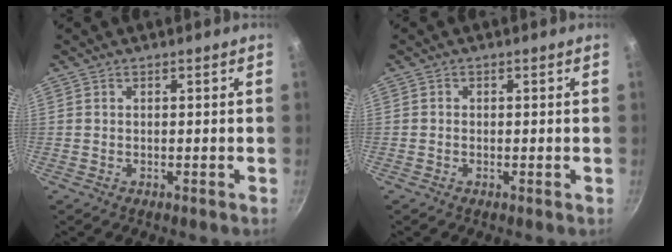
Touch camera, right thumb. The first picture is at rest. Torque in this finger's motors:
{"motor_torque": [-0.08, -0.29, -0.28, 0.00, 0.01]}